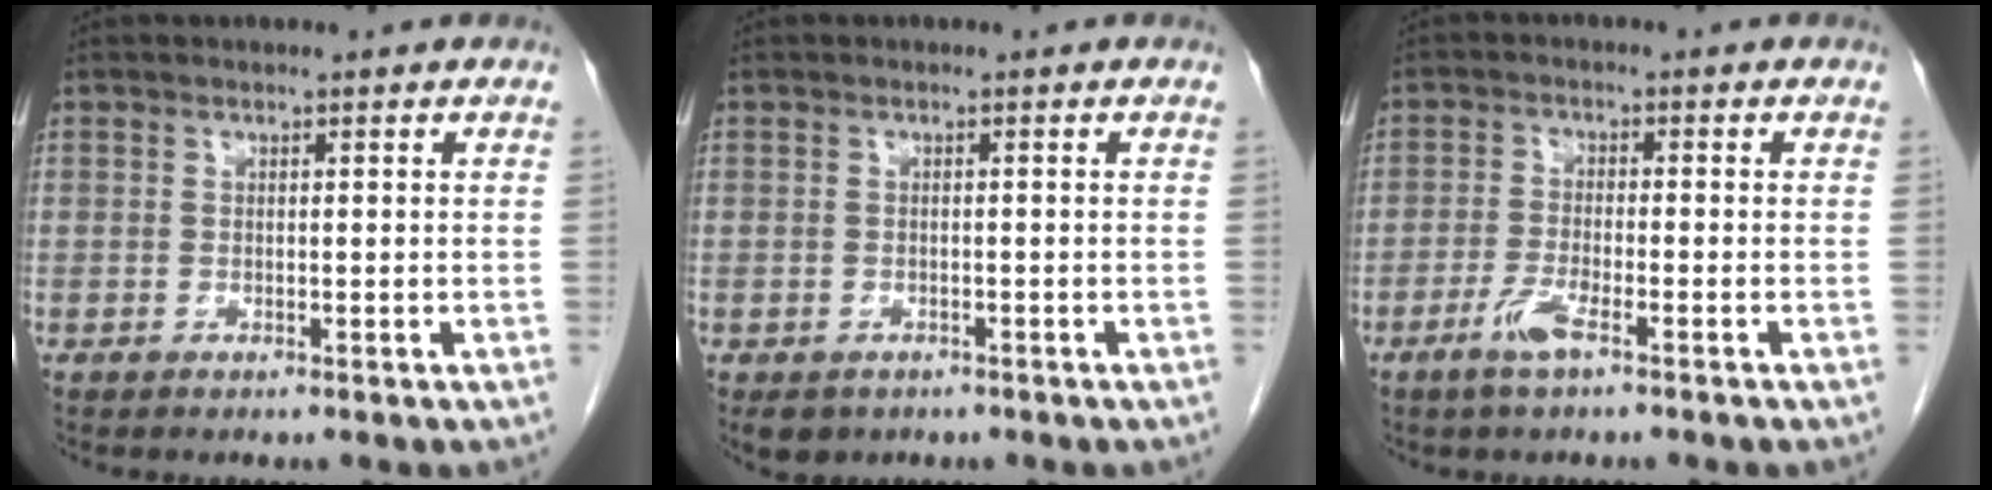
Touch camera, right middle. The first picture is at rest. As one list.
[{"total": 3.2, "force": [-2.3, 2.1, 0.8], "torque": [-0.015, -0.002, -0.029]}, {"total": 3.8, "force": [-2.5, 0.3, 2.9], "torque": [-0.064, -0.004, -0.051]}]